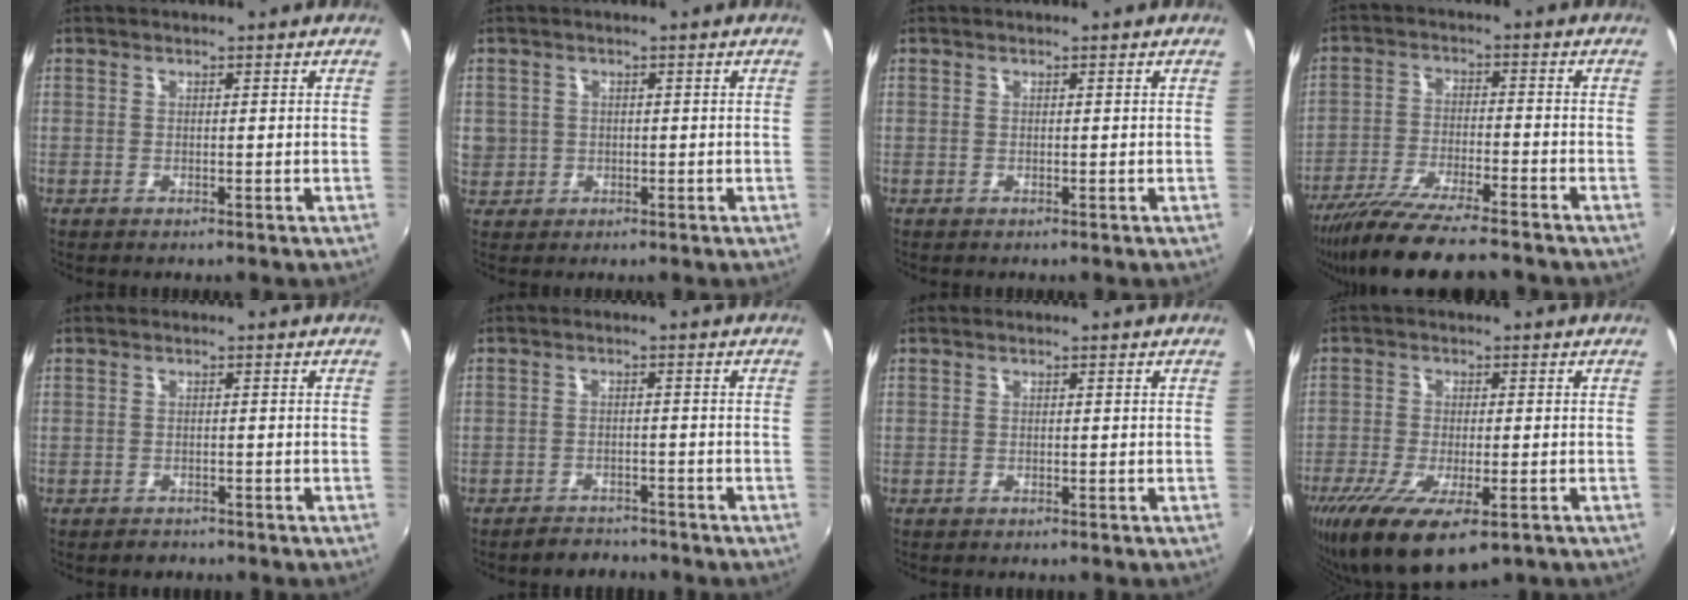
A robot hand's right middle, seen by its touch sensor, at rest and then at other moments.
{"total": 6.0, "force": [-0.2, 5.8, 1.7], "torque": [-0.057, 0.005, 0.003]}
{"total": 0.0}
{"total": 14.1, "force": [-11.9, 1.5, 7.3], "torque": [-0.155, -0.035, -0.203]}
{"total": 1.6, "force": [-1.4, 0.9, 0.1], "torque": [-0.007, -0.002, -0.019]}
{"total": 4.3, "force": [-4.0, 1.7, 0.5], "torque": [-0.025, 0.001, -0.061]}
{"total": 0.0}
{"total": 12.8, "force": [-7.7, 4.3, 9.2], "torque": [-0.197, -0.053, -0.126]}